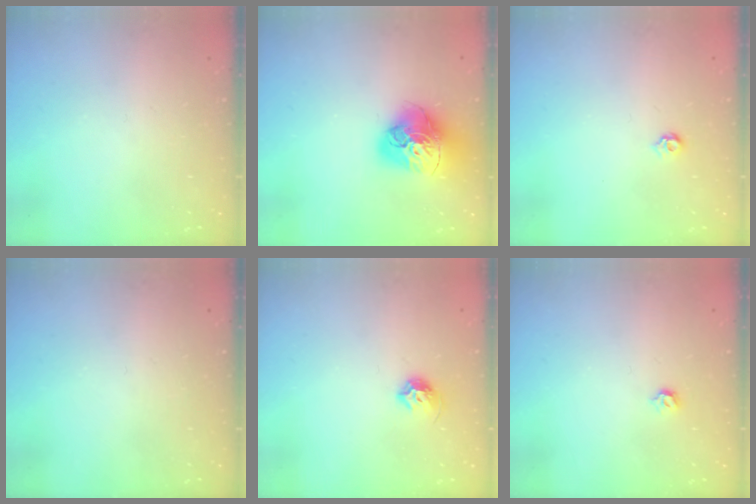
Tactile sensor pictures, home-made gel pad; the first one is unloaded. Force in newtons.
{"total": 17.4, "press": 17.3, "slide": 1.8}
{"total": 4.2, "press": 4.1, "slide": 0.8}
{"total": 0.0}
{"total": 7.0, "press": 6.9, "slide": 0.8}
{"total": 3.1, "press": 3.0, "slide": 0.8}